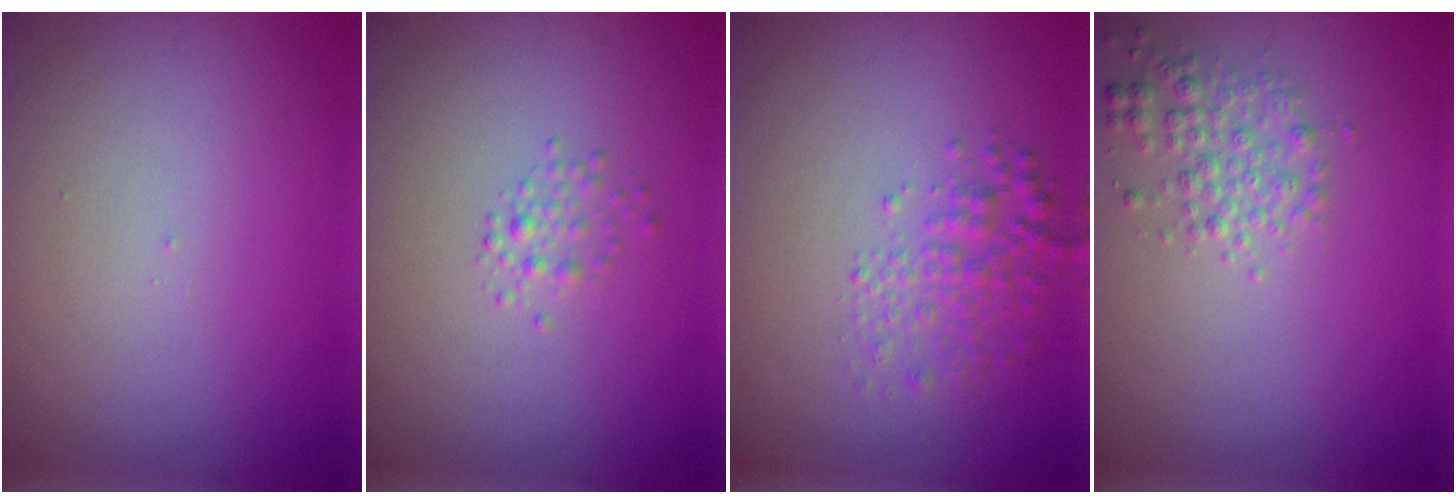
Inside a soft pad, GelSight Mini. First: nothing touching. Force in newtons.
{"total": 1.3, "press": 1.3, "slide": 0.0}
{"total": 2.7, "press": 2.7, "slide": 0.1}
{"total": 2.4, "press": 2.4, "slide": 0.0}